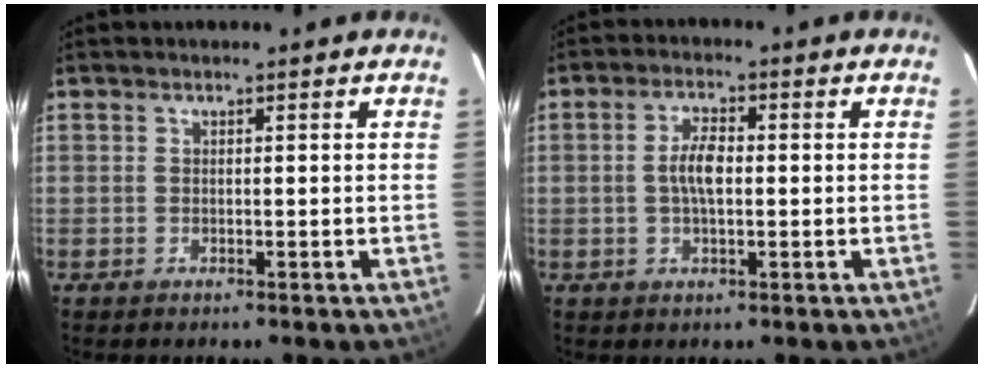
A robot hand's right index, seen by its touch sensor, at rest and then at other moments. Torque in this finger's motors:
{"motor_torque": [0.79, -0.05, 0.47, 0.11]}